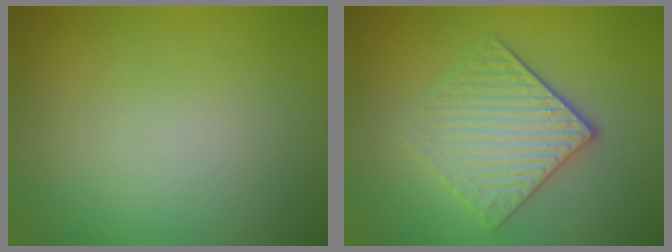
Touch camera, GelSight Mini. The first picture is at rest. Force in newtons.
{"total": 4.1, "press": 3.4, "slide": 2.3}